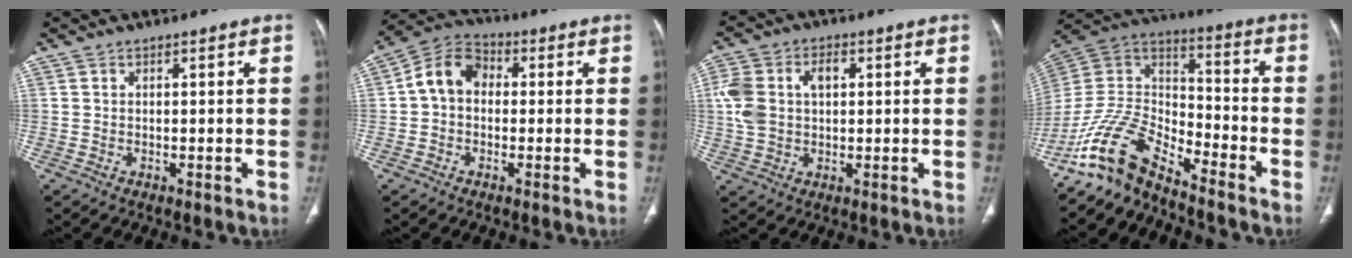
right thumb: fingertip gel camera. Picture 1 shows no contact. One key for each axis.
{"total": 8.4, "fx": 0.3, "fy": 6.6, "fz": 5.2, "tx": -0.077, "ty": 0.027, "tz": -0.009}
{"total": 10.1, "fx": 1.5, "fy": 7.0, "fz": 7.1, "tx": -0.149, "ty": 0.024, "tz": 0.032}
{"total": 12.8, "fx": -11.0, "fy": 4.2, "fz": 5.0, "tx": -0.090, "ty": 0.094, "tz": -0.222}